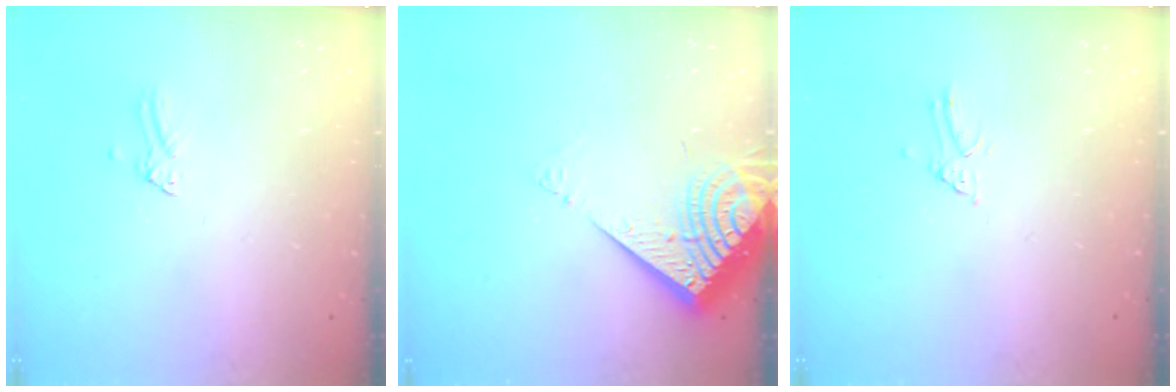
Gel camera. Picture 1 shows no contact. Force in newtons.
{"total": 10.8, "press": 10.7, "slide": 1.4}
{"total": 1.1, "press": 1.1, "slide": 0.0}